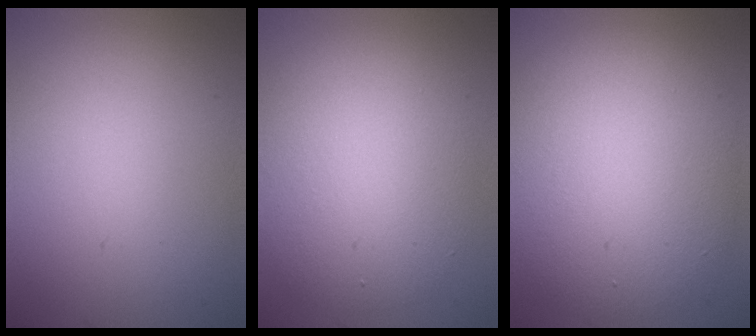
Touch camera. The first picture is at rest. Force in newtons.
{"total": 6.2, "press": 6.1, "slide": 0.5}
{"total": 9.3, "press": 9.3, "slide": 0.5}